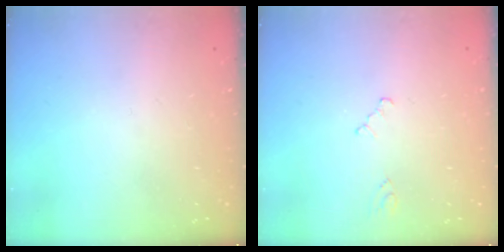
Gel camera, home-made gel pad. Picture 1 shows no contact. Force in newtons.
{"total": 0.8, "press": 0.8, "slide": 0.2}